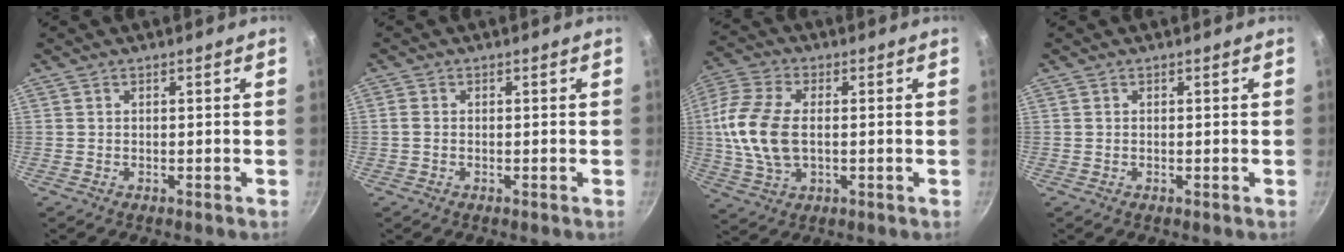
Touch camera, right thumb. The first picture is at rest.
{"total": 2.8, "force": [-0.2, 2.0, 2.0], "torque": [-0.050, 0.007, -0.008]}
{"total": 13.6, "force": [0.2, 8.0, 11.0], "torque": [-0.228, 0.015, -0.004]}
{"total": 0.0}